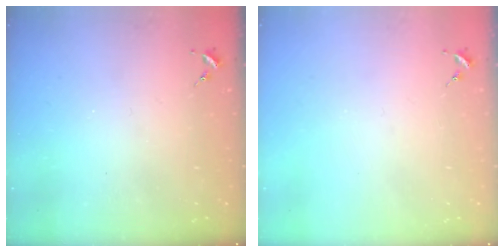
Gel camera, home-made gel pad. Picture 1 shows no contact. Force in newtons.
{"total": 0.0}